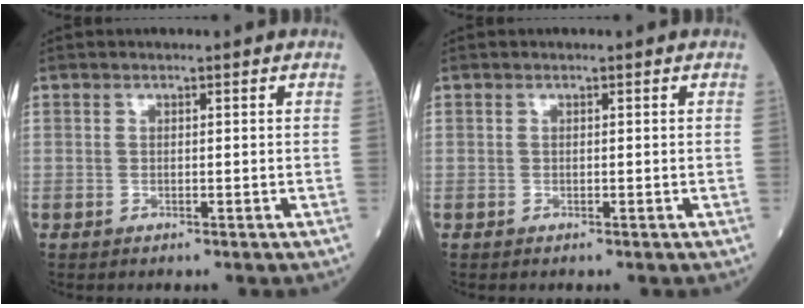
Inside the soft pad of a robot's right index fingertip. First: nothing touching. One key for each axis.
{"total": 0.0}